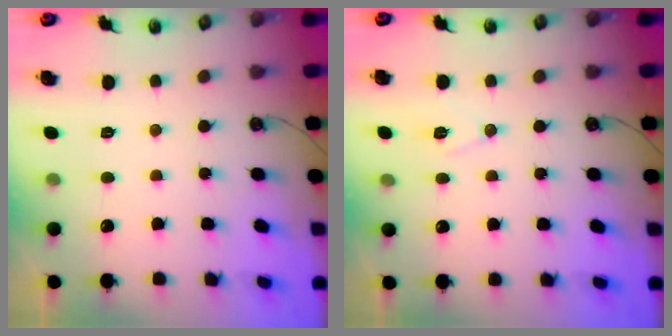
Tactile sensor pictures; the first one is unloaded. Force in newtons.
{"total": 7.7, "press": 6.4, "slide": 4.3}